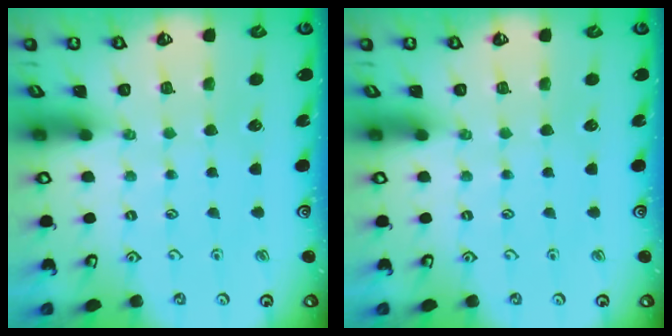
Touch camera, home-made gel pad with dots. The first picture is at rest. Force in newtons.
{"total": 0.0}